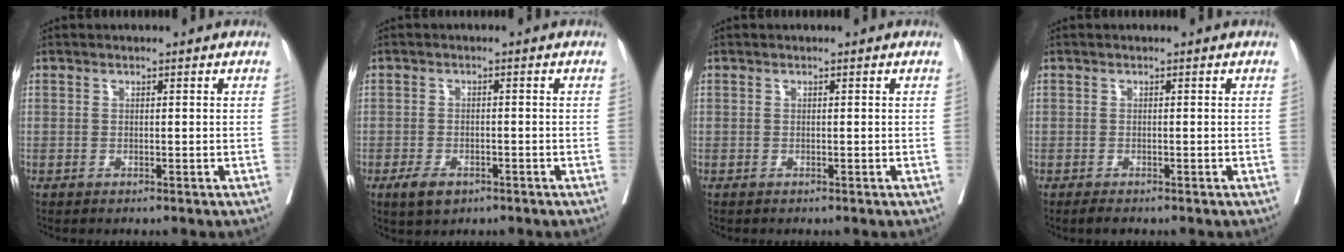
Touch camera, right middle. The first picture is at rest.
{"total": 3.6, "force": [-2.1, 1.9, 2.2], "torque": [-0.045, -0.004, -0.029]}
{"total": 0.0}
{"total": 1.1, "force": [-0.9, 0.3, 0.5], "torque": [-0.019, -0.005, -0.013]}